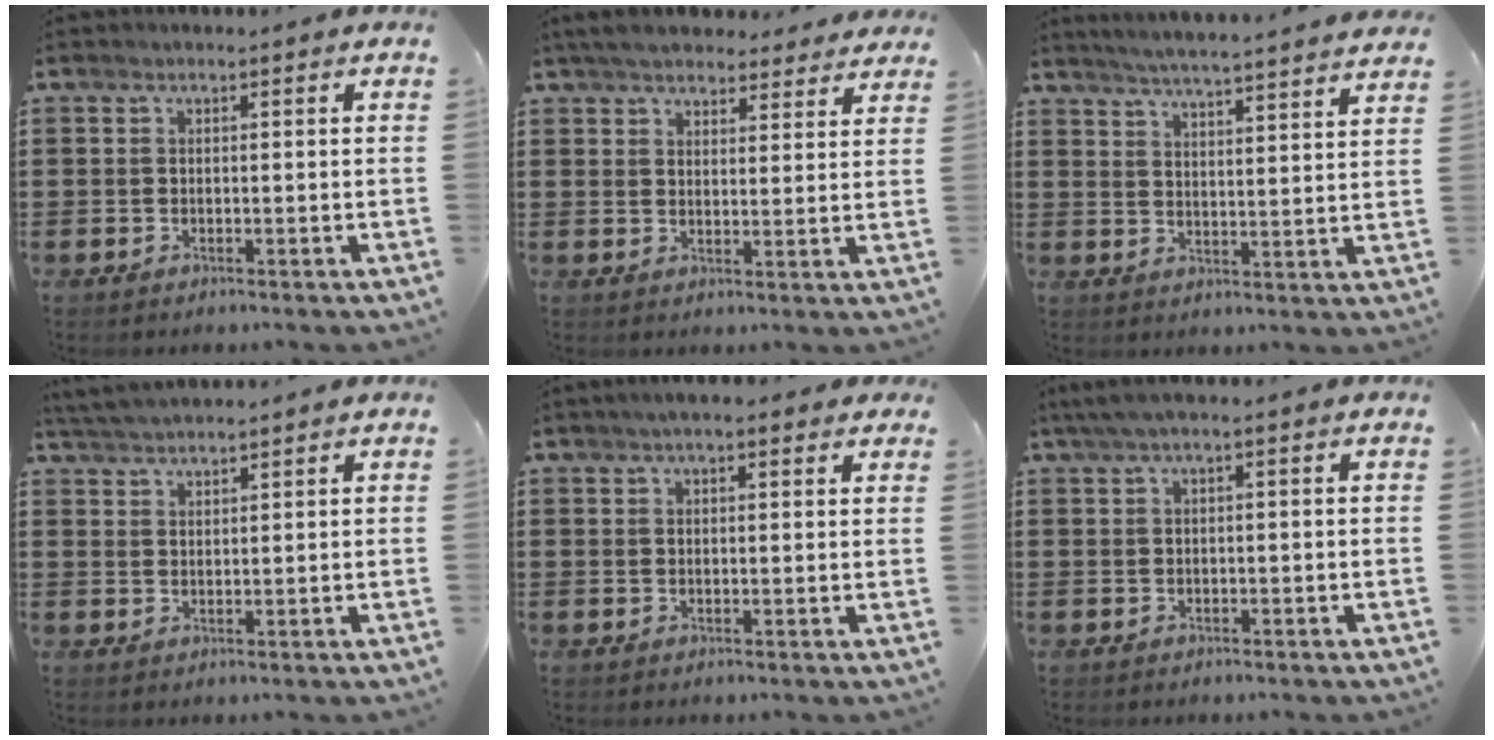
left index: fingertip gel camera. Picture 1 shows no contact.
{"total": 5.1, "force": [4.8, 1.0, 1.4], "torque": [-0.043, -0.013, 0.089]}
{"total": 4.7, "force": [4.5, -1.0, 0.9], "torque": [-0.035, -0.033, 0.075]}
{"total": 3.0, "force": [3.0, -0.1, 0.5], "torque": [-0.019, -0.002, 0.057]}
{"total": 2.7, "force": [2.0, 0.7, 1.7], "torque": [-0.038, 0.008, 0.036]}
{"total": 1.7, "force": [-0.1, 0.2, 1.7], "torque": [-0.034, -0.004, -0.005]}